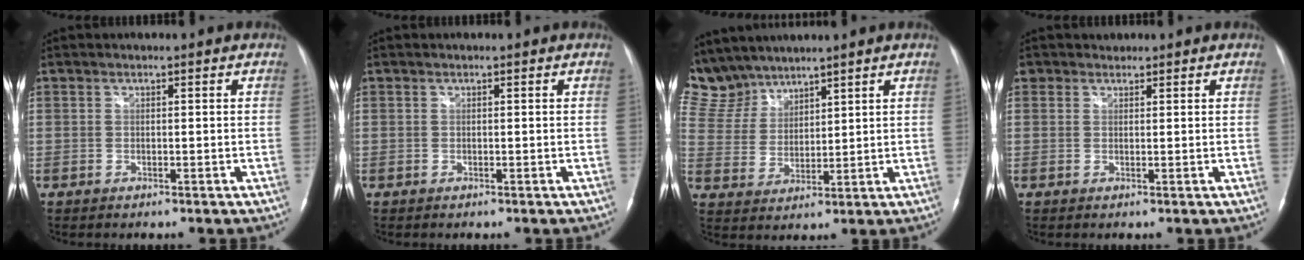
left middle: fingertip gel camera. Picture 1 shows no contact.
{"total": 0.0}
{"total": 9.8, "force": [9.0, 3.8, 0.6], "torque": [-0.028, 0.015, 0.201]}
{"total": 1.5, "force": [1.0, 1.1, -0.2], "torque": [0.011, 0.001, 0.011]}